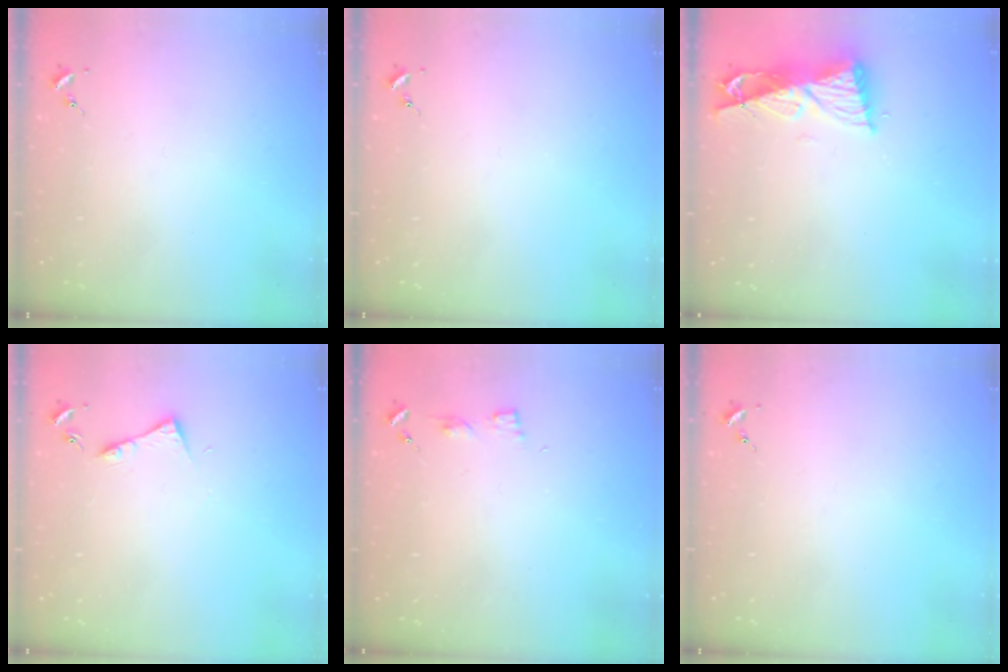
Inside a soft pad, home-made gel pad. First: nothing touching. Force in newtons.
{"total": 0.0}
{"total": 11.3, "press": 11.2, "slide": 0.8}
{"total": 6.1, "press": 6.0, "slide": 0.8}
{"total": 4.3, "press": 4.3, "slide": 0.5}
{"total": 0.0}